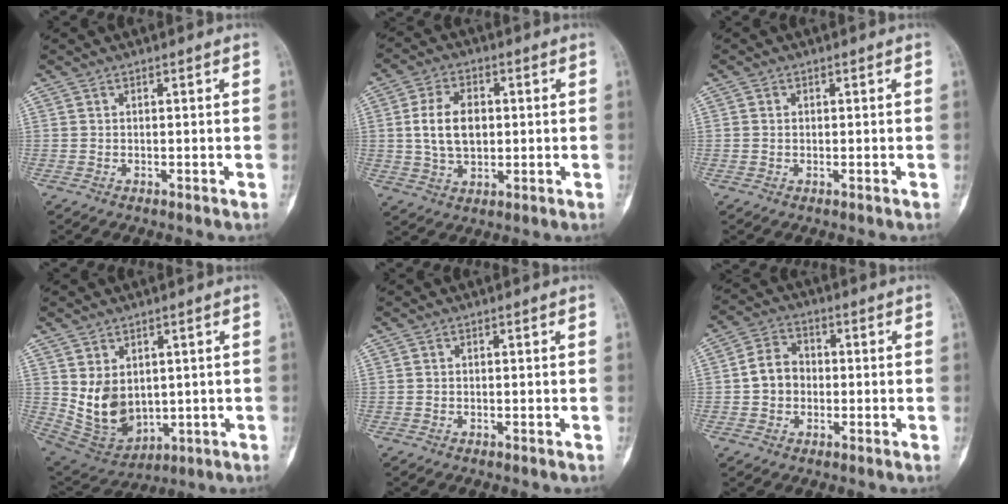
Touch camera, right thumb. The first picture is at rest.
{"total": 9.5, "force": [0.7, 6.2, 7.1], "torque": [-0.116, 0.004, 0.017]}
{"total": 0.6, "force": [0.1, 0.5, 0.3], "torque": [-0.006, 0.001, 0.000]}
{"total": 10.5, "force": [1.2, 7.8, 6.9], "torque": [-0.097, -0.016, 0.054]}
{"total": 0.0}
{"total": 6.5, "force": [-0.5, 5.5, 3.5], "torque": [-0.042, 0.020, -0.019]}